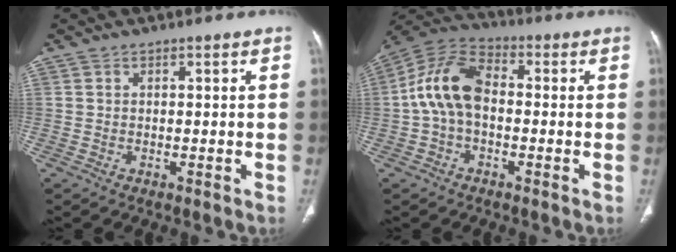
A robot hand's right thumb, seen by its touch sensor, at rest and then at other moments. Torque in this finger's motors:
{"motor_torque": [-0.49, 1.48, 0.94, -0.84, 0.20]}